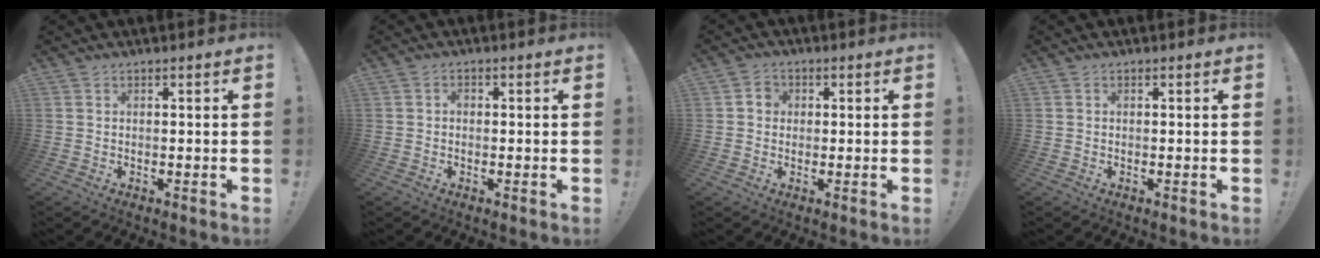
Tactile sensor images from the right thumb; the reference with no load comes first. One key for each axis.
{"total": 1.2, "fx": -0.6, "fy": 0.9, "fz": 0.6, "tx": -0.013, "ty": 0.006, "tz": -0.011}
{"total": 3.4, "fx": 0.0, "fy": 3.2, "fz": 1.3, "tx": -0.022, "ty": 0.008, "tz": 0.001}
{"total": 0.0}